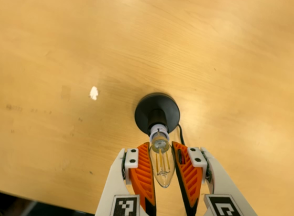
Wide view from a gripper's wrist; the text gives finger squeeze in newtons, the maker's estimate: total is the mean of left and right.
{"total": 13.7, "left": 13.4, "right": 13.9}